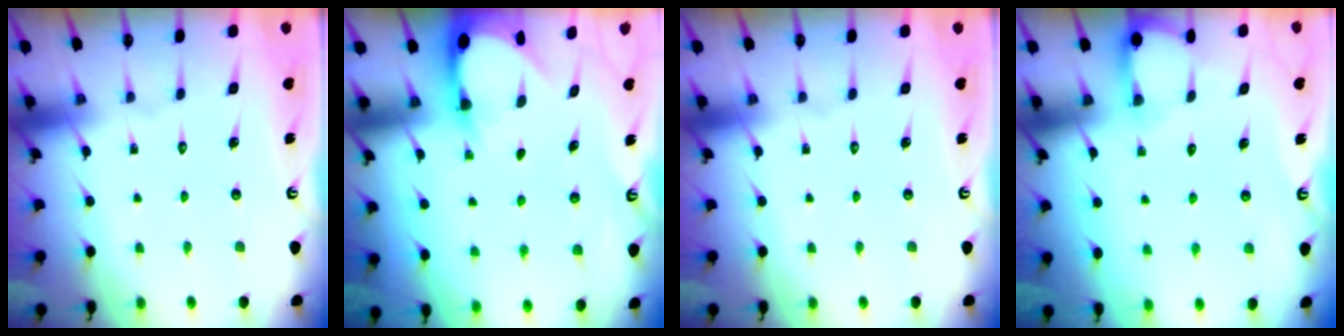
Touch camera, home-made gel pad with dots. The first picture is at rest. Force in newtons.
{"total": 2.9, "press": 2.9, "slide": 0.3}
{"total": 0.0}
{"total": 3.4, "press": 3.4, "slide": 0.3}